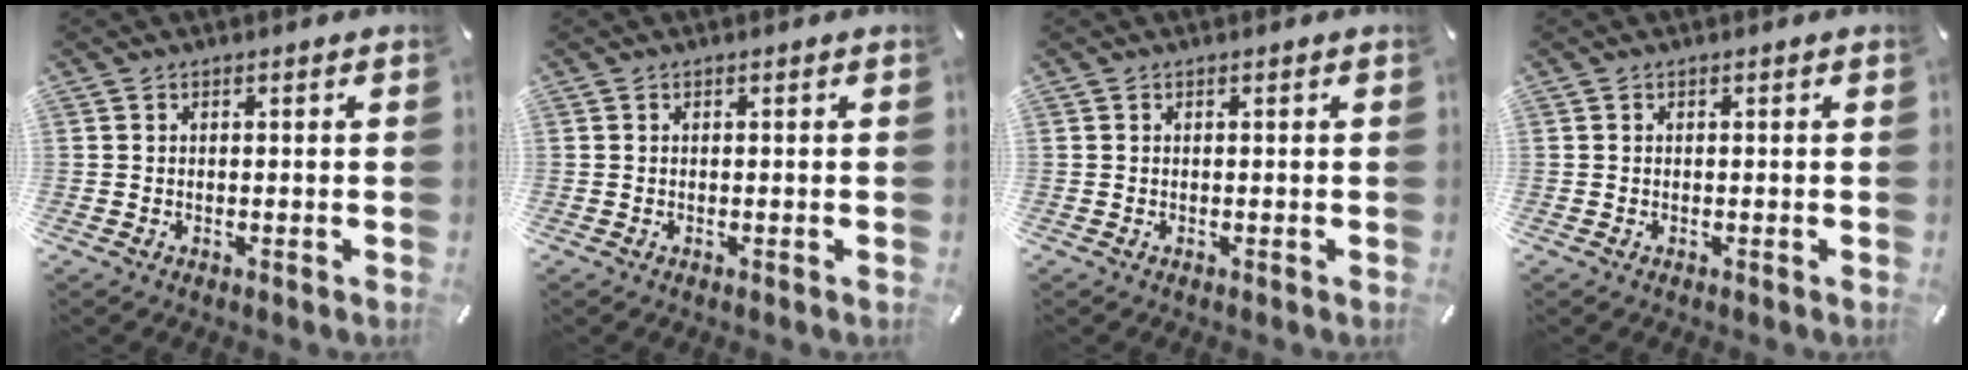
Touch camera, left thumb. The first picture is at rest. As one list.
[{"total": 0.0}, {"total": 0.0}, {"total": 0.0}]